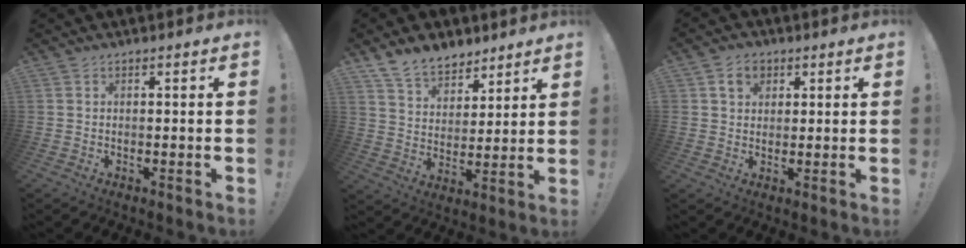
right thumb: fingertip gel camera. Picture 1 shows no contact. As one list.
[{"total": 11.2, "force": [8.8, 6.2, 3.0], "torque": [-0.066, -0.059, 0.174]}, {"total": 5.5, "force": [2.5, 4.4, 2.2], "torque": [-0.032, -0.003, 0.045]}]